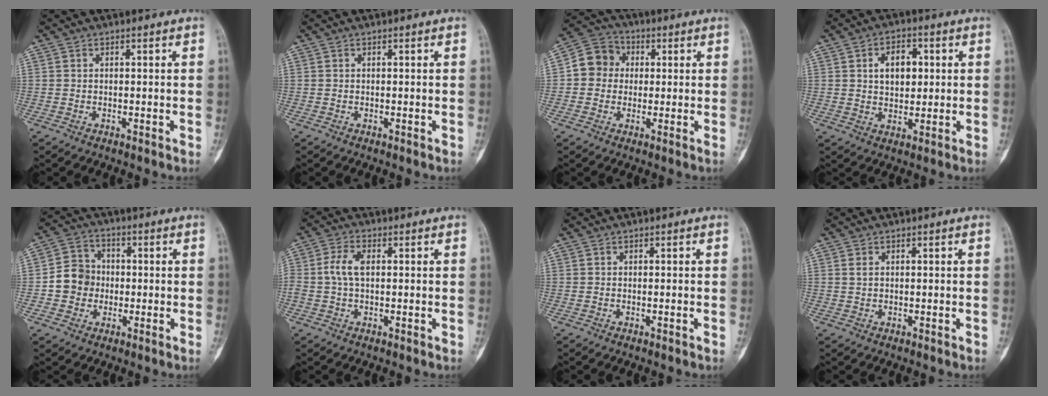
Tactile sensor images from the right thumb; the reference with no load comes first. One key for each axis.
{"total": 0.0}
{"total": 7.6, "fx": 0.7, "fy": 7.0, "fz": 3.0, "tx": -0.030, "ty": 0.020, "tz": -0.004}
{"total": 7.4, "fx": 1.7, "fy": 4.9, "fz": 5.3, "tx": -0.055, "ty": -0.001, "tz": 0.026}
{"total": 7.4, "fx": -0.9, "fy": 6.8, "fz": 2.5, "tx": -0.018, "ty": 0.020, "tz": -0.026}
{"total": 4.6, "fx": 0.3, "fy": 2.5, "fz": 3.9, "tx": -0.094, "ty": 0.009, "tz": 0.003}
{"total": 0.0}
{"total": 1.1, "fx": 0.4, "fy": 0.7, "fz": 0.7, "tx": -0.013, "ty": 0.000, "tz": 0.010}